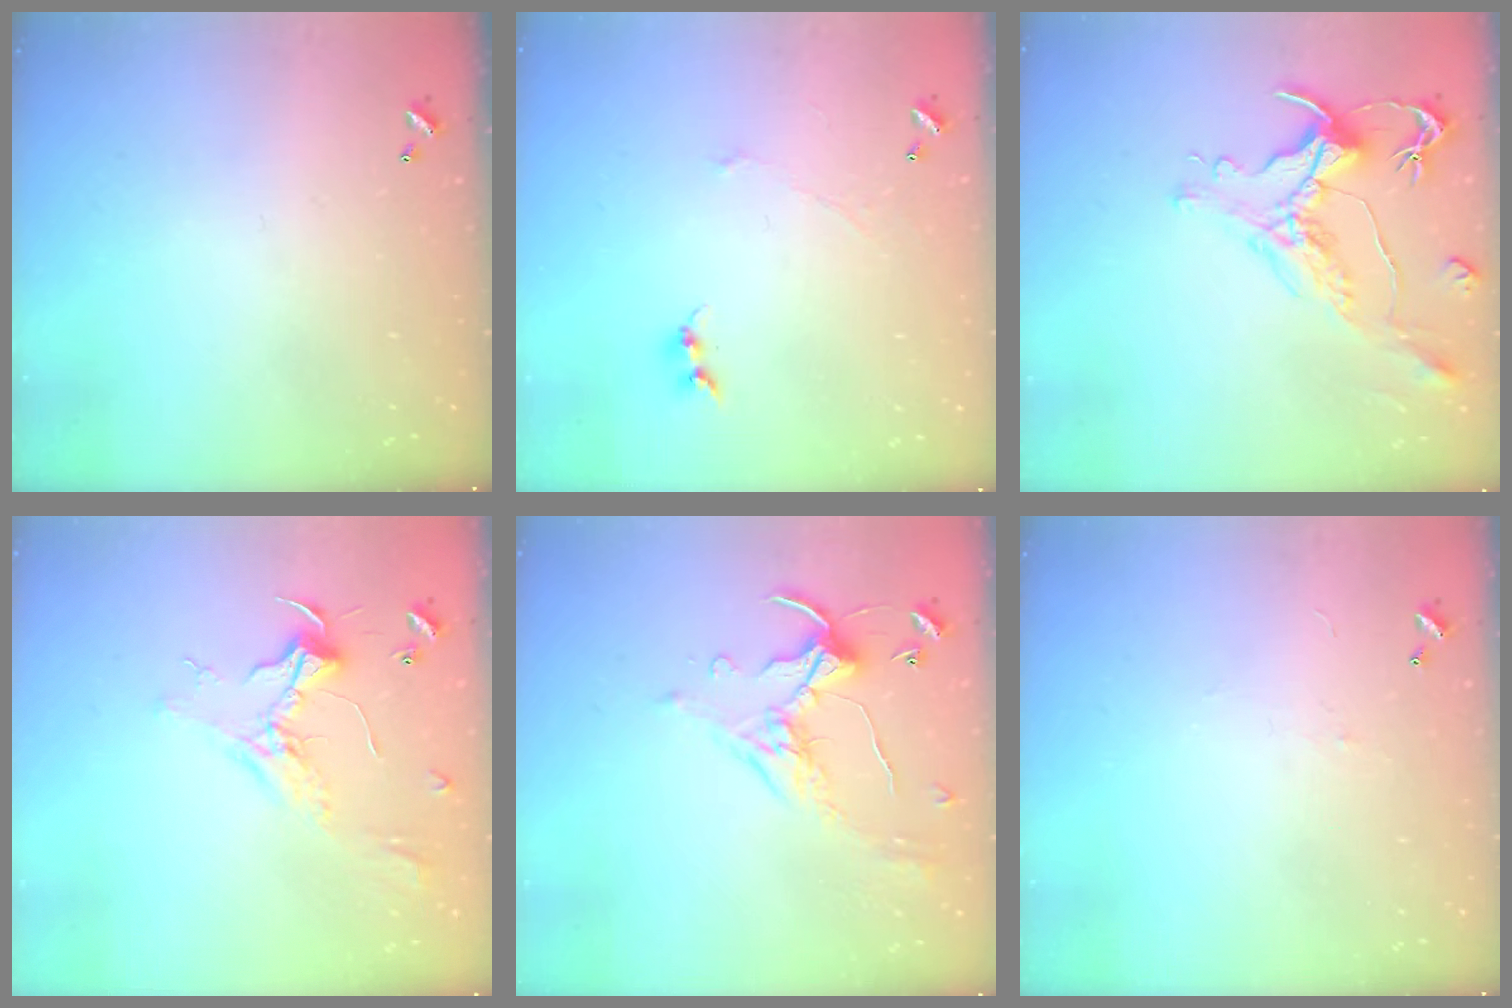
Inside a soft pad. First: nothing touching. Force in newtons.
{"total": 0.0}
{"total": 1.7, "press": 1.1, "slide": 1.2}
{"total": 2.3, "press": 2.2, "slide": 0.6}
{"total": 1.2, "press": 0.6, "slide": 1.0}
{"total": 2.3, "press": 2.3, "slide": 0.3}